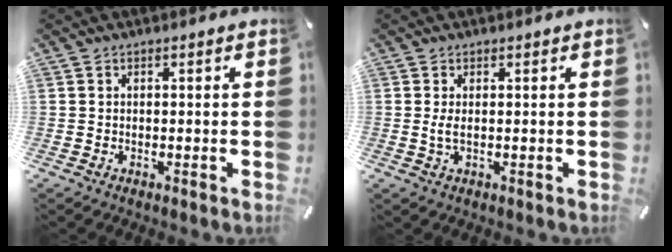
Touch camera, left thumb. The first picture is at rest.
{"total": 2.4, "force": [0.3, 0.8, 2.2], "torque": [-0.051, -0.002, 0.002]}